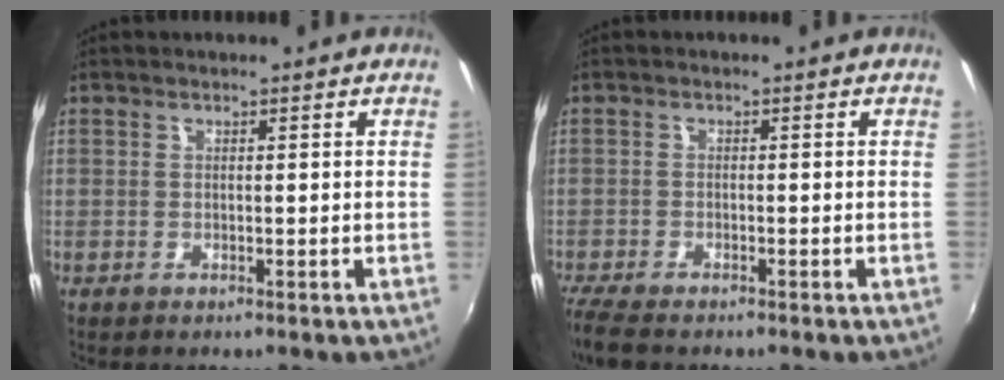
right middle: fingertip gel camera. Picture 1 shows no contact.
{"total": 5.4, "force": [-4.5, 1.3, 2.7], "torque": [-0.072, -0.029, -0.087]}